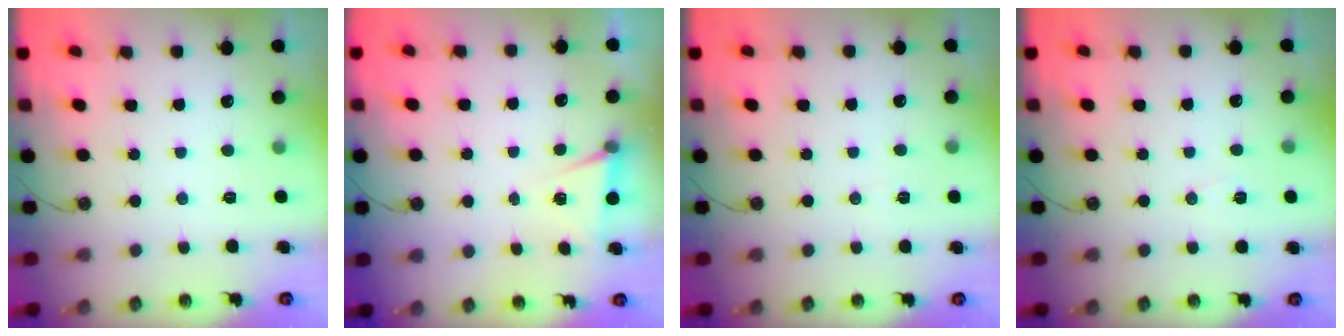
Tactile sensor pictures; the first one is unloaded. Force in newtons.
{"total": 4.9, "press": 1.9, "slide": 4.5}
{"total": 2.6, "press": 1.7, "slide": 1.9}
{"total": 5.2, "press": 4.3, "slide": 2.9}